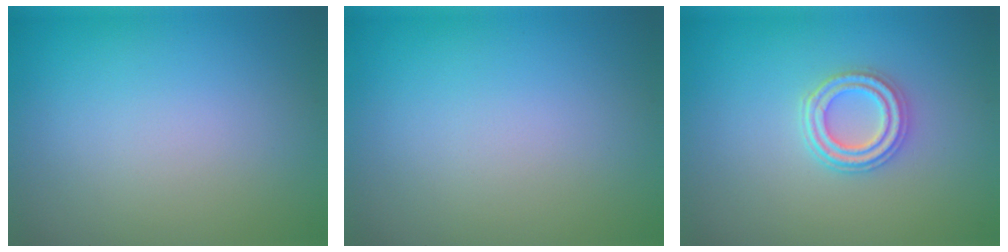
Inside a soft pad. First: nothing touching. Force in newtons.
{"total": 0.0}
{"total": 2.9, "press": 2.5, "slide": 1.4}